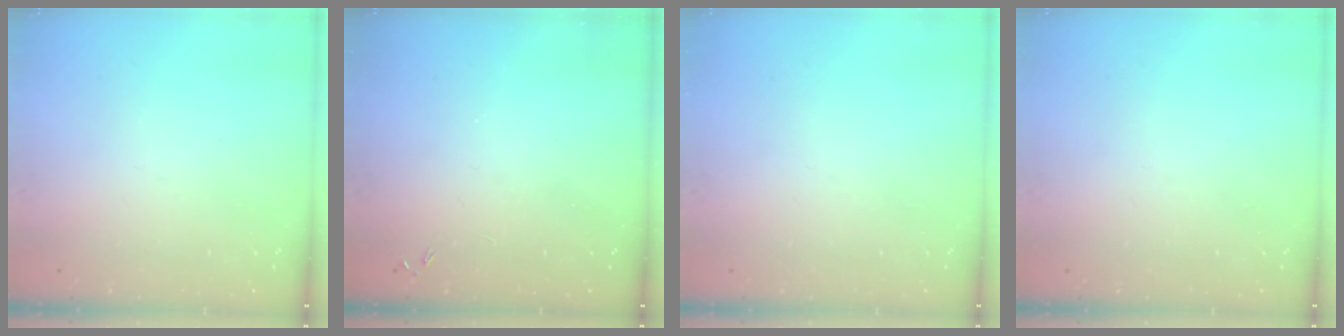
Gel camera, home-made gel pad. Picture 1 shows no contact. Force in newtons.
{"total": 0.0}
{"total": 0.0}
{"total": 0.0}